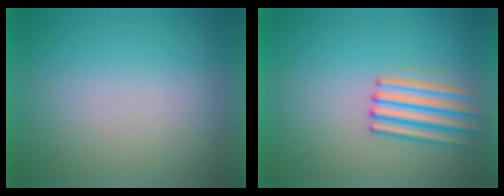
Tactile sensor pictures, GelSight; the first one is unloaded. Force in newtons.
{"total": 3.0}